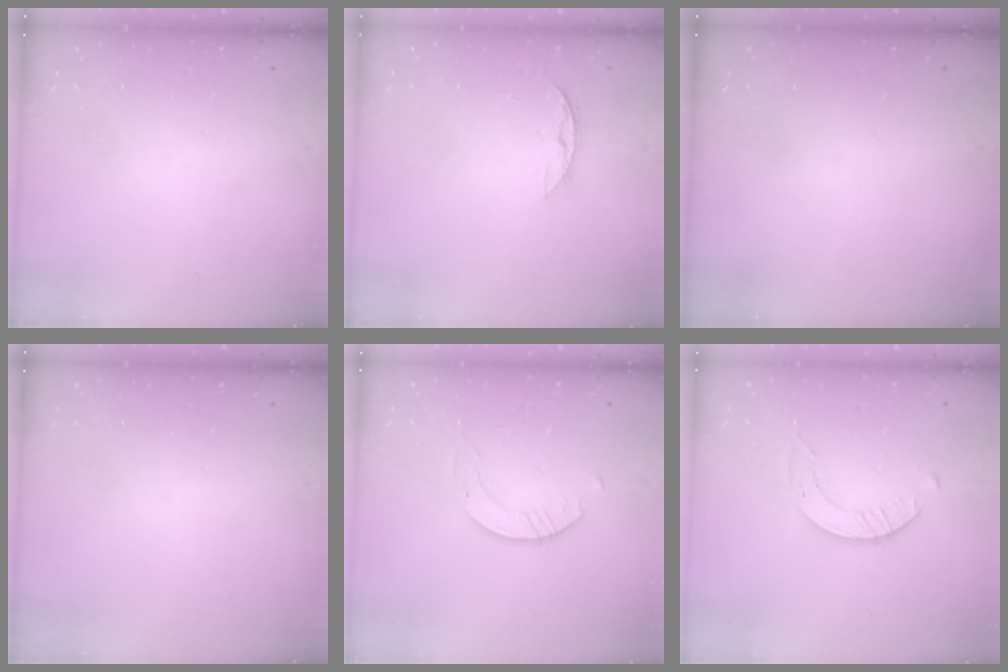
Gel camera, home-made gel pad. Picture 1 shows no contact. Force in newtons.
{"total": 6.4, "press": 6.3, "slide": 0.8}
{"total": 0.0}
{"total": 0.0}
{"total": 1.7, "press": 1.7, "slide": 0.2}
{"total": 3.5, "press": 3.5, "slide": 0.5}